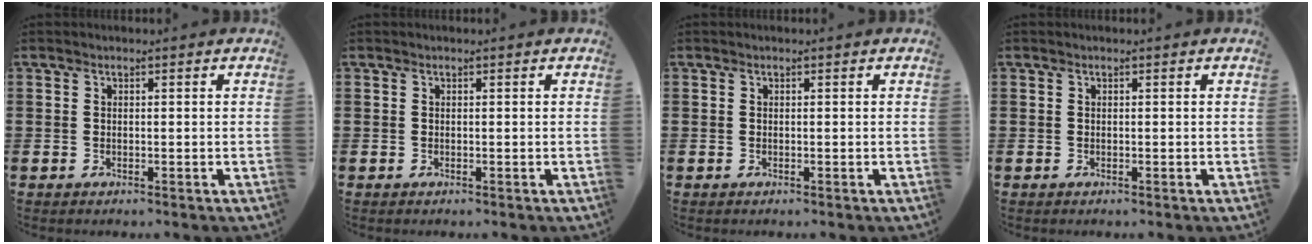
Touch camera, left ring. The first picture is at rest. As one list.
[{"total": 0.0}, {"total": 0.0}, {"total": 0.0}]